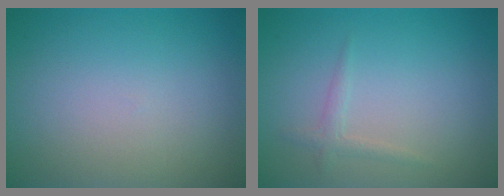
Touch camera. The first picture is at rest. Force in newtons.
{"total": 1.1, "press": 1.1, "slide": 0.0}